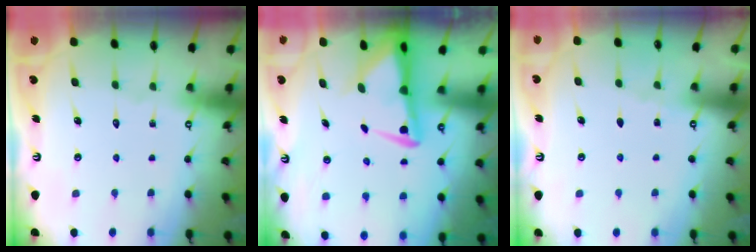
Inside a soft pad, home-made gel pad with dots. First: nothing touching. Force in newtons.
{"total": 4.5, "press": 4.4, "slide": 0.9}
{"total": 2.6, "press": 2.6, "slide": 0.3}